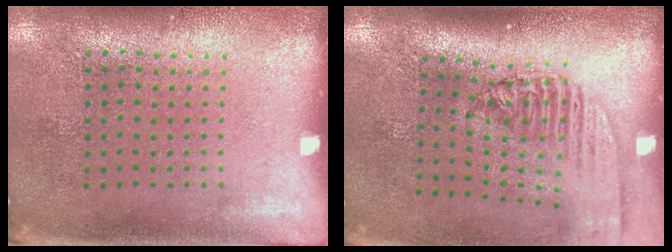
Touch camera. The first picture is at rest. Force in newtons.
{"total": 2.3, "press": 1.7, "slide": 1.5}